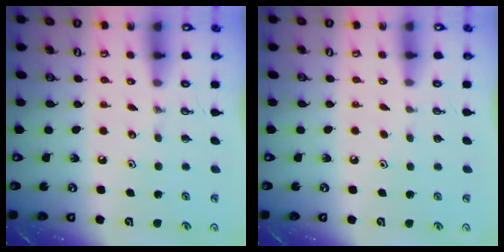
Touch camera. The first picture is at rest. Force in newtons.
{"total": 0.0}